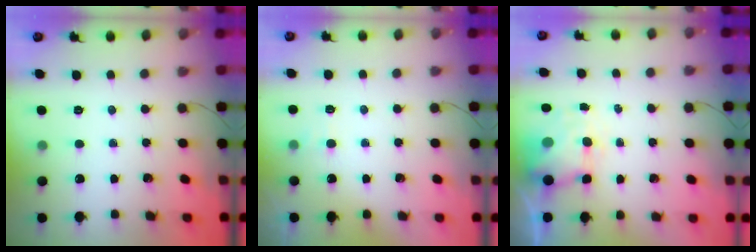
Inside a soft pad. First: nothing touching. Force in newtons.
{"total": 4.3, "press": 4.1, "slide": 1.1}
{"total": 5.7, "press": 5.6, "slide": 0.9}